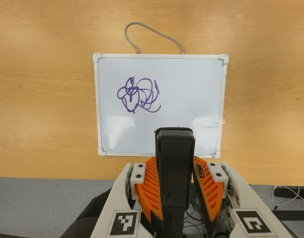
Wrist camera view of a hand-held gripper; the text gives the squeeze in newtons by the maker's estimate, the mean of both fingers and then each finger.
{"total": 5.0, "left": 3.3, "right": 6.7}